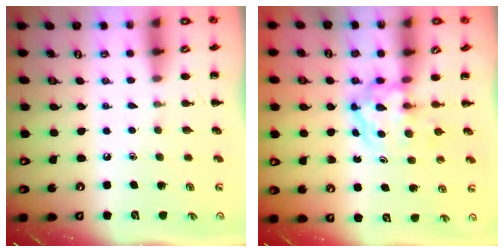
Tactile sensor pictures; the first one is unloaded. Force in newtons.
{"total": 3.9, "press": 3.9, "slide": 0.5}